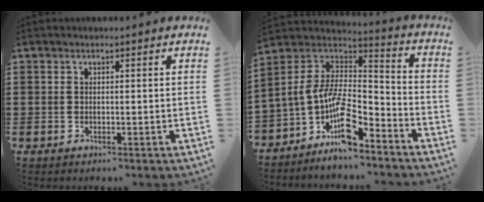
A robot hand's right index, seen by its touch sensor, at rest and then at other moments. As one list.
[{"total": 10.0, "force": [-5.6, 4.4, 7.0], "torque": [-0.156, -0.008, -0.114]}]